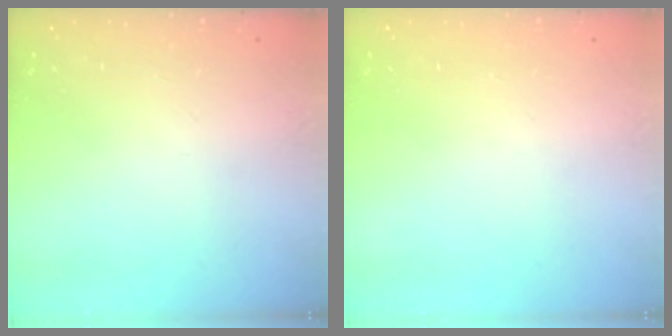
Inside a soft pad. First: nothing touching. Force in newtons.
{"total": 0.0}